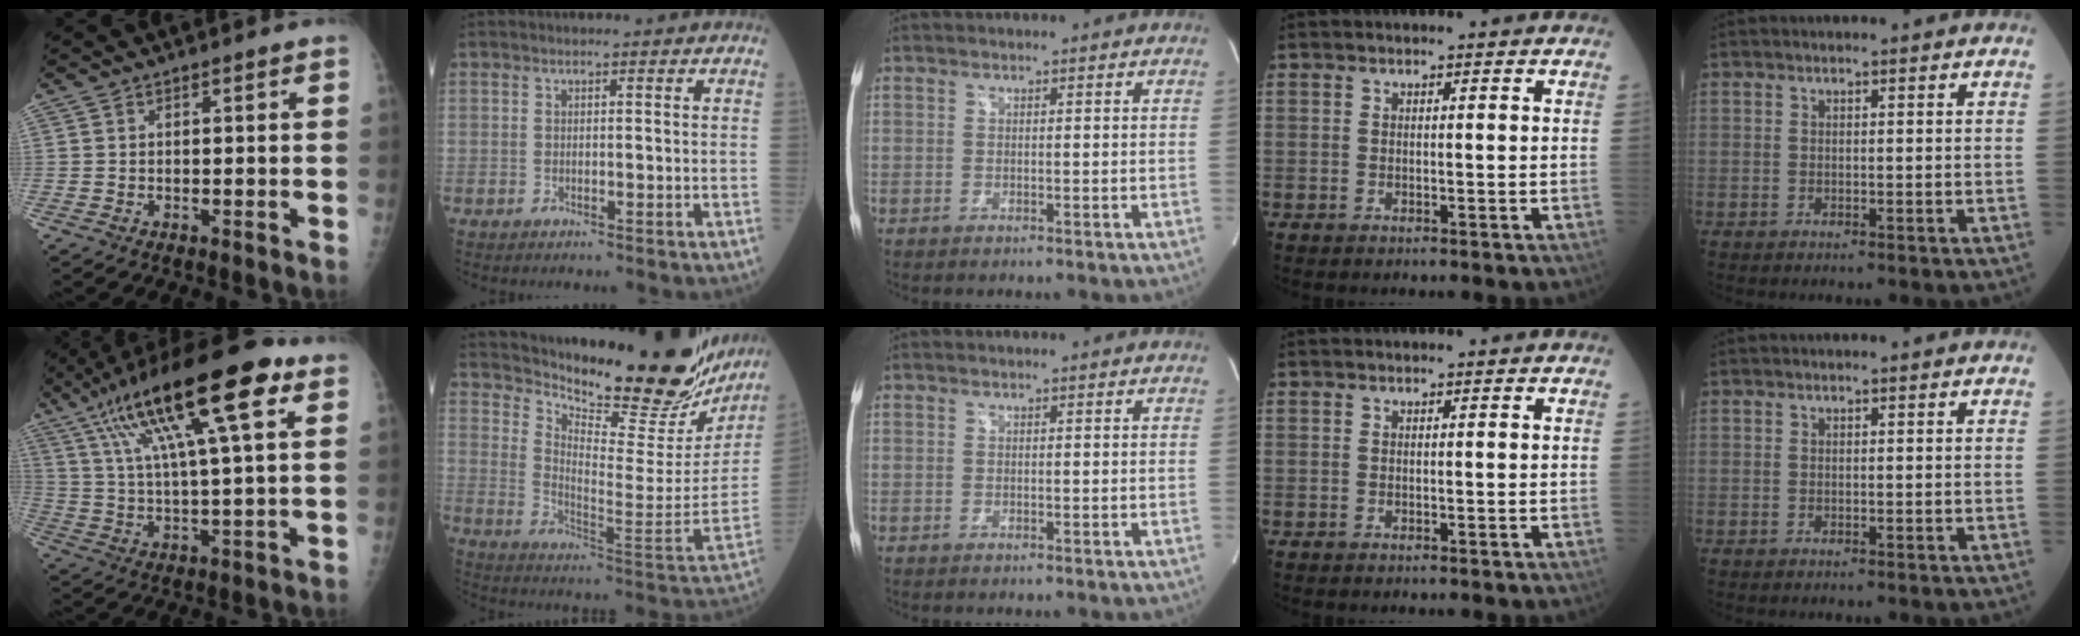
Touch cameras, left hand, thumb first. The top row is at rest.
{"thumb": {"total": 22.5, "force": [10.5, 5.4, 19.1], "torque": [-0.332, 0.005, 0.173]}, "index": {"total": 25.9, "force": [23.4, 4.9, 9.8], "torque": [-0.158, -0.097, 0.310]}}